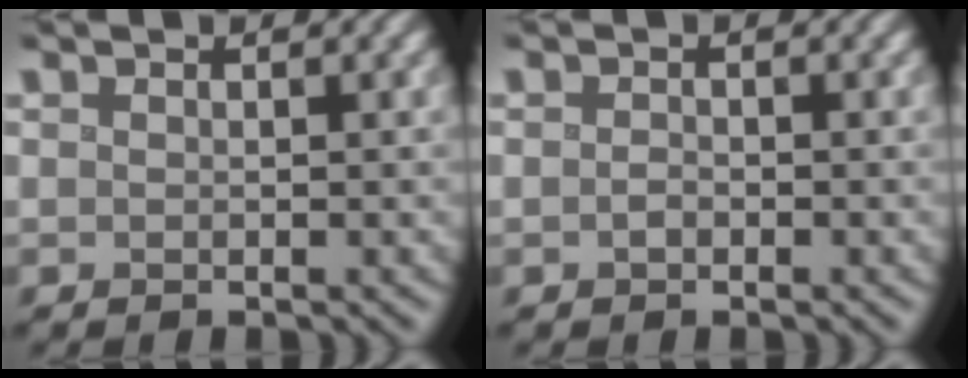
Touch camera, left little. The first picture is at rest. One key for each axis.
{"total": 0.7, "fx": -0.6, "fy": 0.3, "fz": 0.2, "tx": -0.006, "ty": -0.001, "tz": -0.013}